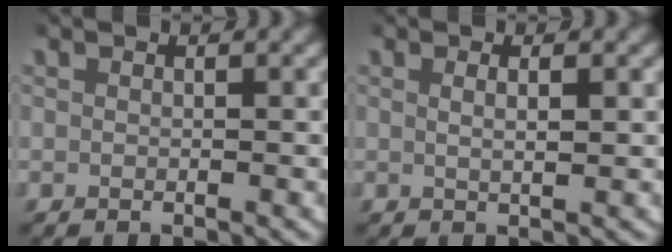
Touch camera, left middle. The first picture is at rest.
{"total": 1.2, "force": [0.4, 0.0, 1.1], "torque": [-0.023, -0.006, 0.011]}